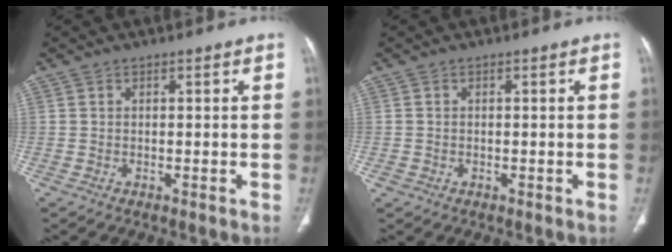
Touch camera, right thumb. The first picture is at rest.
{"total": 0.9, "force": [-0.2, 0.8, 0.2], "torque": [-0.003, 0.002, -0.003]}